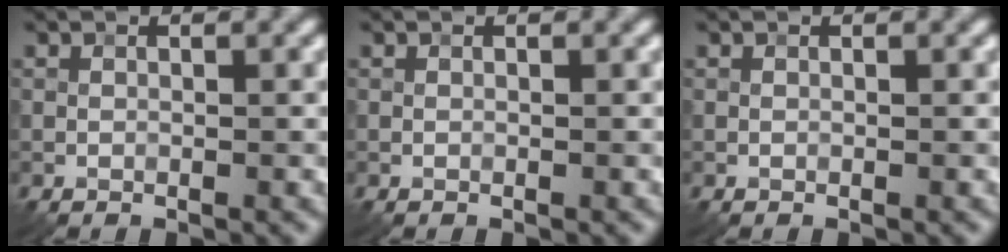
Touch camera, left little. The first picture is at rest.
{"total": 0.0}
{"total": 0.0}